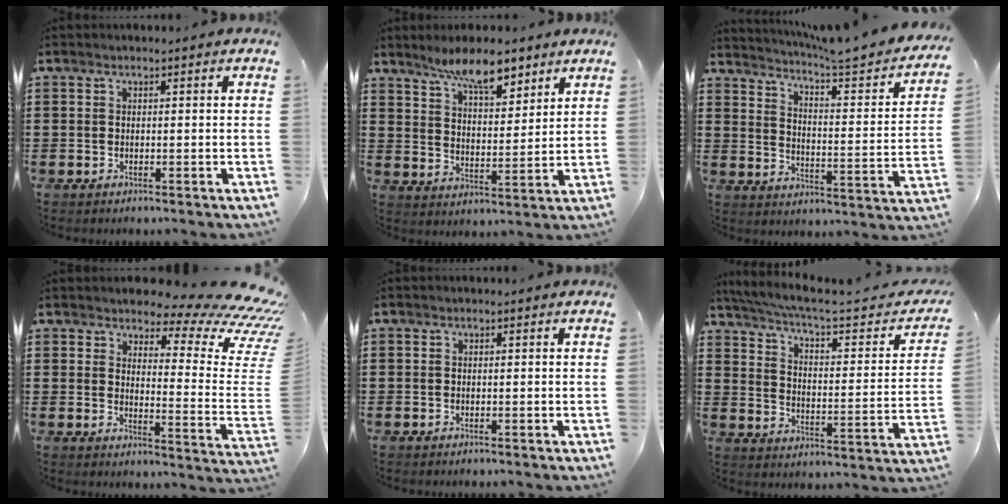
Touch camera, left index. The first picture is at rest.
{"total": 8.1, "force": [6.6, 2.3, 4.0], "torque": [-0.081, -0.021, 0.116]}
{"total": 5.0, "force": [4.4, -0.5, 2.4], "torque": [-0.062, -0.042, 0.065]}
{"total": 9.5, "force": [7.3, 2.0, 5.8], "torque": [-0.097, -0.059, 0.123]}
{"total": 0.0}
{"total": 5.2, "force": [4.1, 0.1, 3.3], "torque": [-0.084, -0.033, 0.062]}